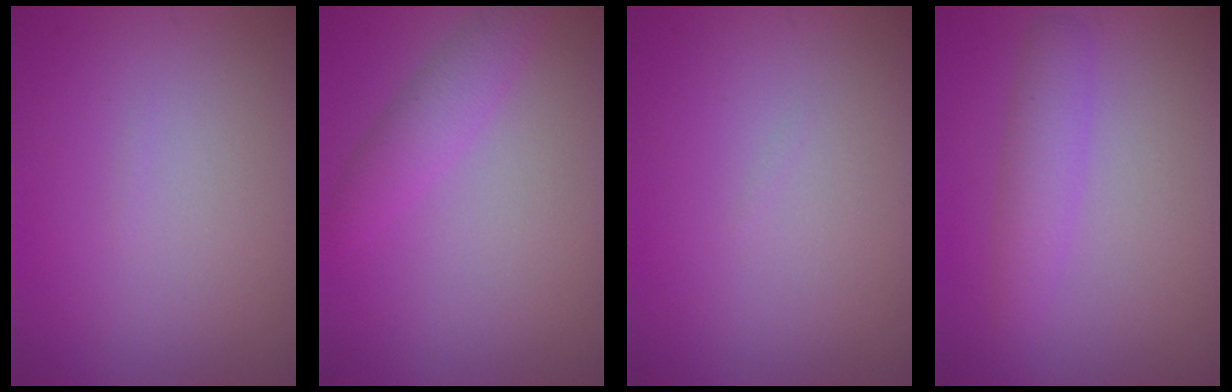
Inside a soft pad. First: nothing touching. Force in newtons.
{"total": 2.3, "press": 2.3, "slide": 0.2}
{"total": 0.0}
{"total": 2.5, "press": 2.5, "slide": 0.0}